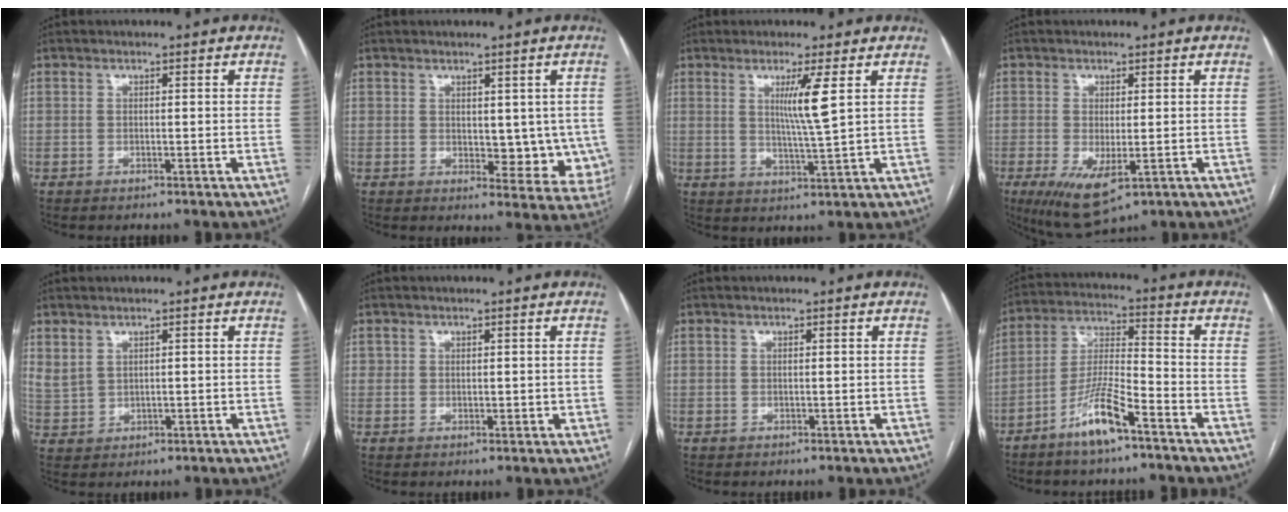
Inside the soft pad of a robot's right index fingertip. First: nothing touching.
{"total": 7.4, "force": [0.5, 4.3, 5.9], "torque": [-0.047, -0.009, 0.013]}
{"total": 5.5, "force": [1.9, -1.2, 5.0], "torque": [-0.091, -0.016, 0.035]}
{"total": 7.9, "force": [-3.0, 2.9, 6.7], "torque": [-0.115, -0.023, -0.037]}
{"total": 3.1, "force": [2.1, 2.0, 1.3], "torque": [-0.031, 0.002, 0.054]}
{"total": 1.6, "force": [0.6, 1.4, 0.5], "torque": [0.000, -0.002, 0.009]}
{"total": 0.0}
{"total": 9.2, "force": [-6.0, 1.1, 7.0], "torque": [-0.146, -0.008, -0.118]}